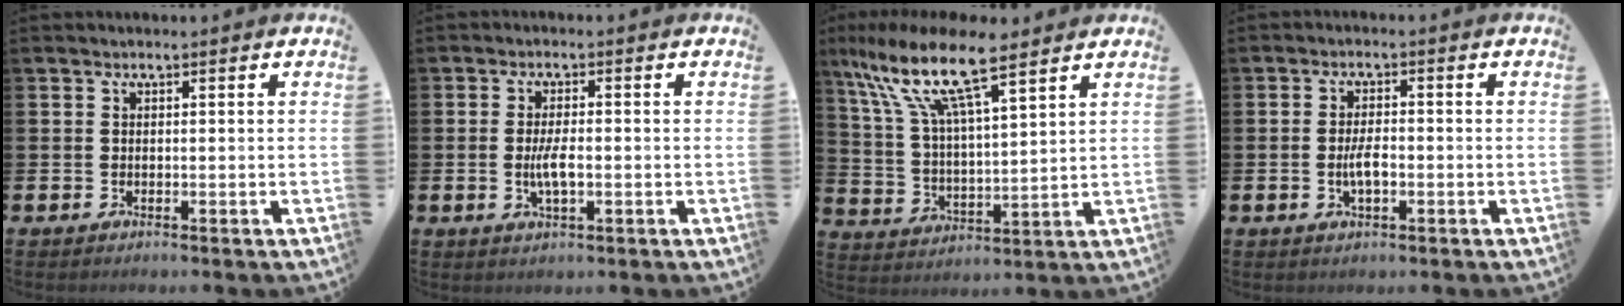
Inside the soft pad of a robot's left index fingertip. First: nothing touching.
{"total": 3.6, "force": [-0.5, 1.3, 3.3], "torque": [-0.065, -0.003, -0.012]}
{"total": 12.1, "force": [9.3, 2.8, 7.2], "torque": [-0.170, -0.040, 0.159]}
{"total": 3.1, "force": [-0.6, 1.3, 2.8], "torque": [-0.041, -0.002, -0.014]}